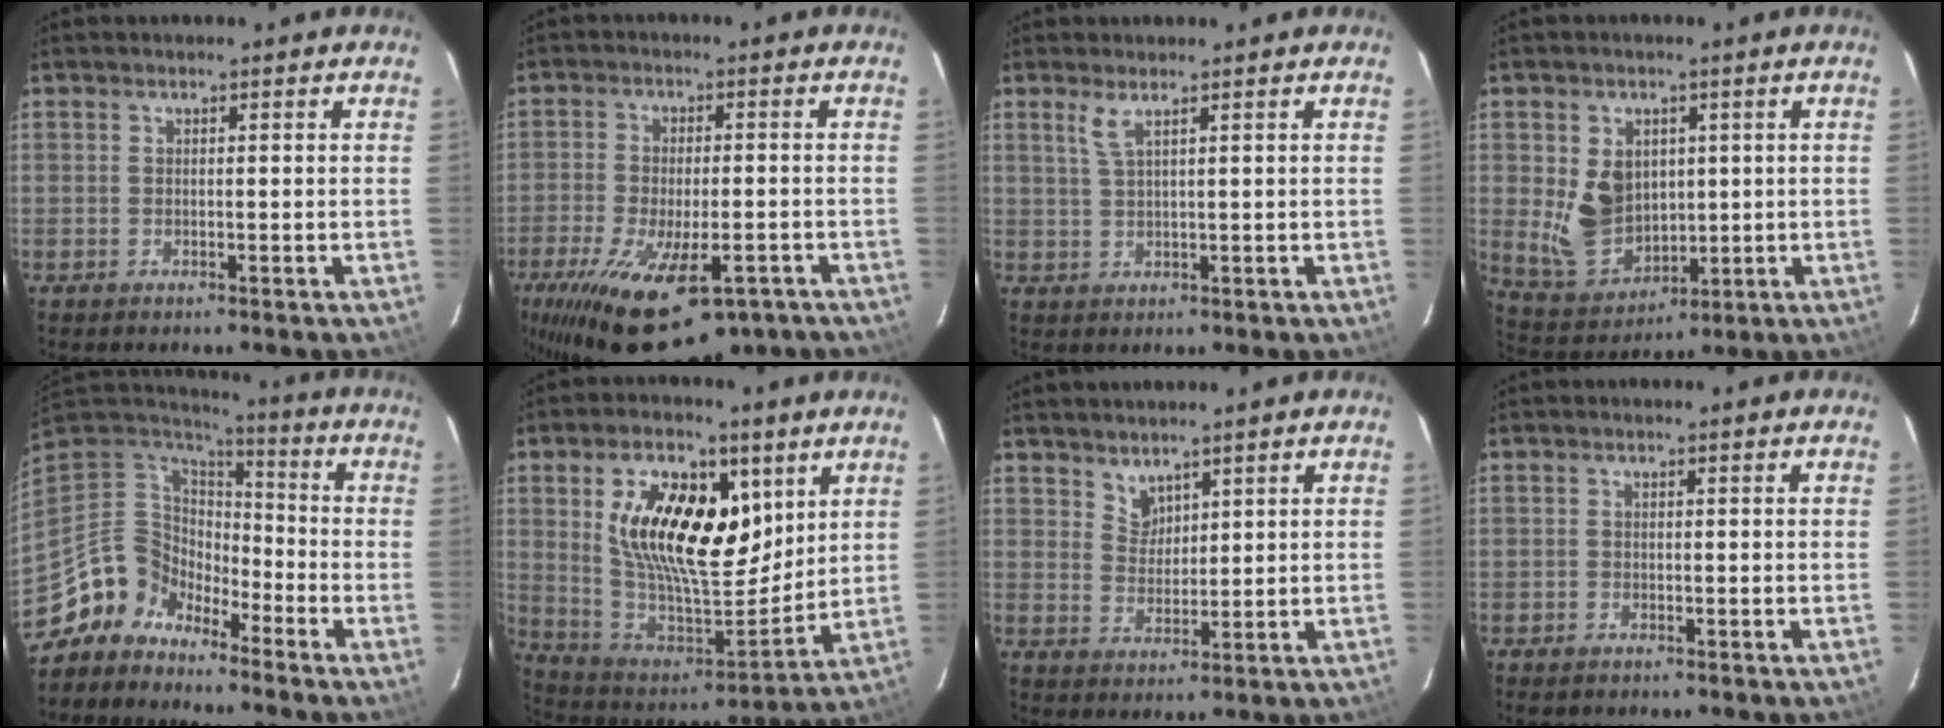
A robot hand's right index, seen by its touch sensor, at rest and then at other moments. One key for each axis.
{"total": 20.7, "fx": -12.9, "fy": 8.5, "fz": 13.7, "tx": -0.273, "ty": -0.049, "tz": -0.195}
{"total": 2.3, "fx": 1.4, "fy": 0.0, "fz": 1.8, "tx": -0.040, "ty": 0.000, "tz": 0.032}
{"total": 10.5, "fx": 1.2, "fy": 8.3, "fz": 6.4, "tx": -0.135, "ty": -0.003, "tz": 0.048}
{"total": 10.1, "fx": -8.3, "fy": 5.8, "fz": 0.2, "tx": -0.025, "ty": 0.043, "tz": -0.176}
{"total": 21.0, "fx": 7.3, "fy": 10.9, "fz": 16.4, "tx": -0.311, "ty": 0.011, "tz": 0.138}
{"total": 3.4, "fx": 2.9, "fy": 1.7, "fz": 0.5, "tx": -0.003, "ty": 0.004, "tz": 0.056}
{"total": 1.1, "fx": -0.9, "fy": 0.7, "fz": 0.1, "tx": -0.006, "ty": 0.001, "tz": -0.017}